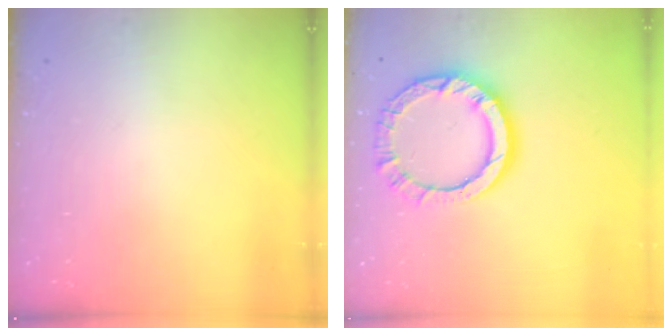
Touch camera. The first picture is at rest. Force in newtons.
{"total": 11.5, "press": 11.5, "slide": 0.9}